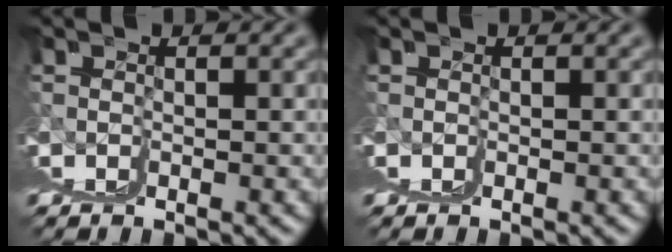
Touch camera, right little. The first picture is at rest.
{"total": 0.0}